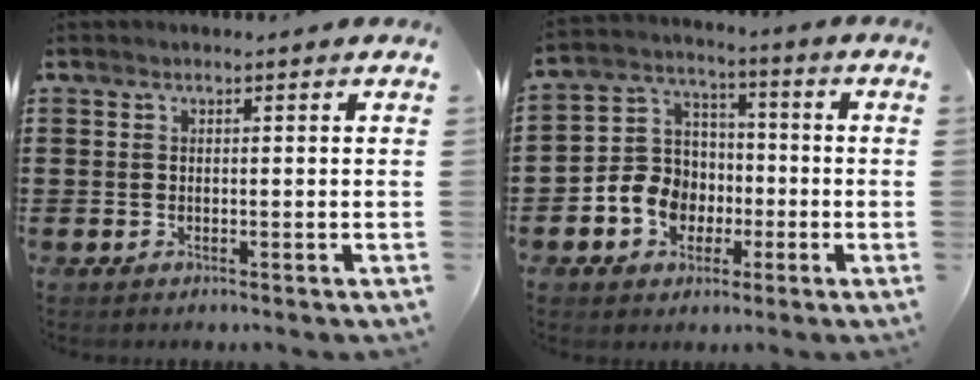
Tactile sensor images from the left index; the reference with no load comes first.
{"total": 7.9, "force": [-2.6, 6.9, 2.7], "torque": [-0.091, 0.016, -0.053]}